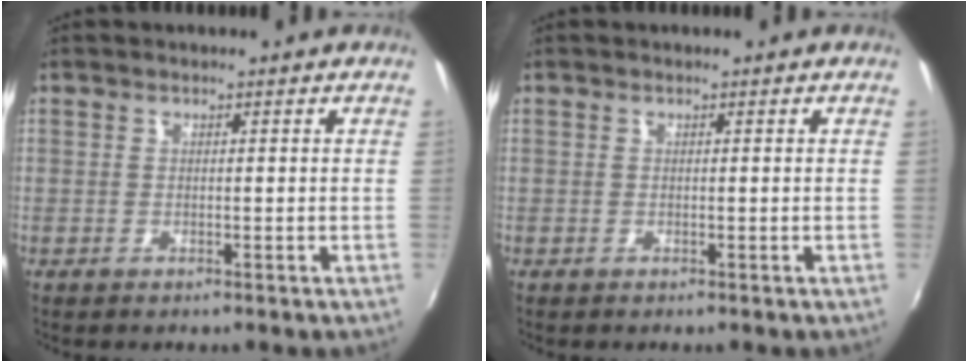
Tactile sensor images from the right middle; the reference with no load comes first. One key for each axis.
{"total": 0.0}